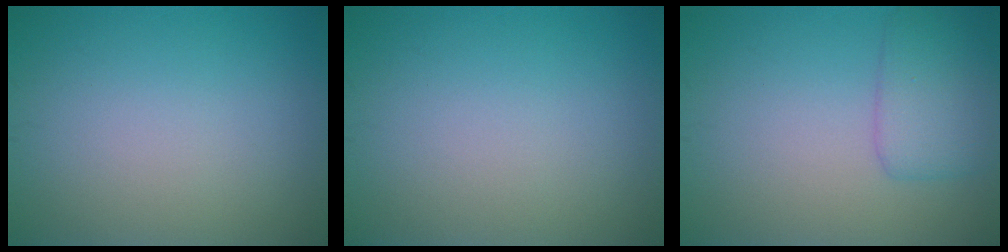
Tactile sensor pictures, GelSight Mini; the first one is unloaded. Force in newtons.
{"total": 0.0}
{"total": 3.1, "press": 3.1, "slide": 0.1}